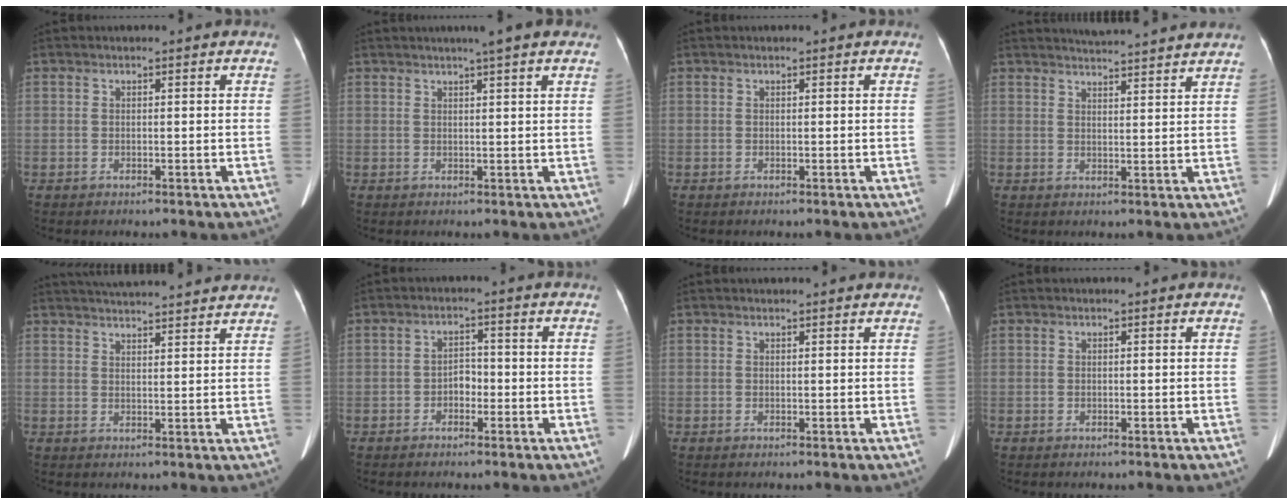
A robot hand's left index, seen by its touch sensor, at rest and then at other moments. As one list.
[{"total": 4.3, "force": [3.3, -0.3, 2.8], "torque": [-0.038, 0.016, 0.043]}, {"total": 0.0}, {"total": 10.2, "force": [9.6, 0.0, 3.4], "torque": [-0.053, 0.017, 0.120]}, {"total": 15.4, "force": [14.4, 1.1, 5.3], "torque": [-0.083, 0.032, 0.192]}, {"total": 2.4, "force": [-1.0, 1.6, 1.5], "torque": [-0.020, 0.011, -0.022]}, {"total": 1.5, "force": [1.4, 0.2, 0.4], "torque": [-0.005, 0.016, 0.017]}, {"total": 0.0}]